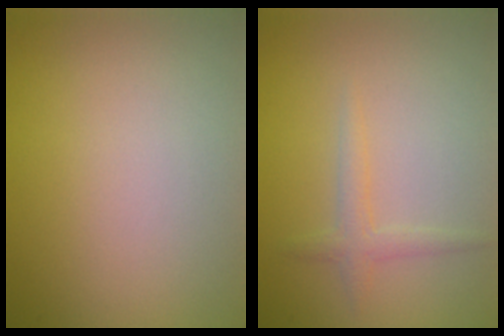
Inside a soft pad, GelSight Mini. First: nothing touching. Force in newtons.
{"total": 1.4, "press": 1.4, "slide": 0.1}